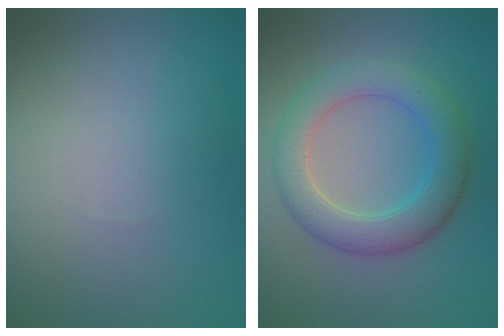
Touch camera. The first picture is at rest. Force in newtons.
{"total": 5.4, "press": 5.4, "slide": 0.2}